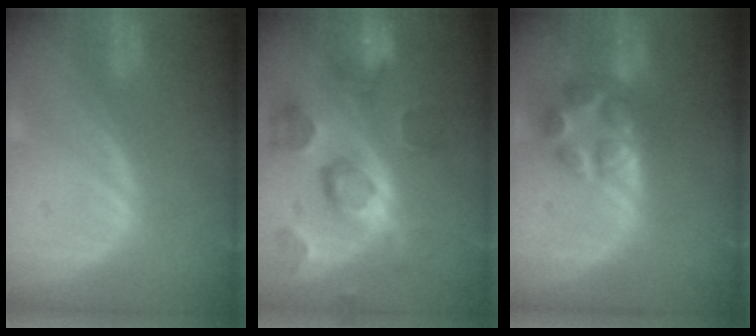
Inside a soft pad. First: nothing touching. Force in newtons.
{"total": 11.3, "press": 10.0, "slide": 5.4}
{"total": 7.0, "press": 6.0, "slide": 3.8}